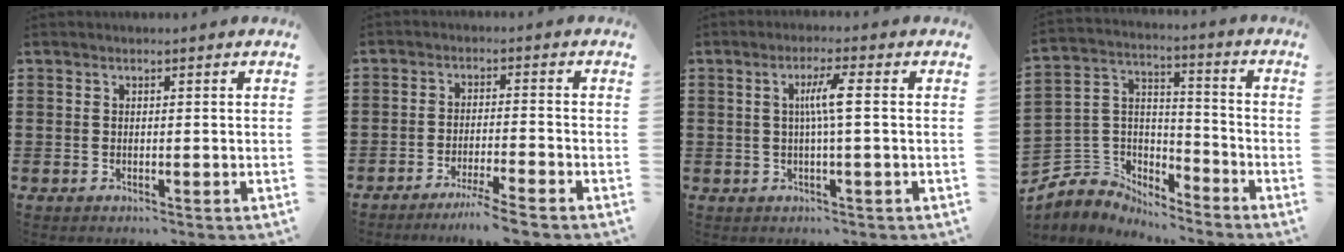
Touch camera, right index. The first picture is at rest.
{"total": 4.5, "force": [-4.0, -0.6, 2.1], "torque": [-0.041, -0.013, -0.077]}
{"total": 4.1, "force": [0.2, -0.1, 4.1], "torque": [-0.078, -0.002, -0.002]}
{"total": 5.0, "force": [-3.9, 3.1, -0.2], "torque": [-0.036, -0.010, -0.086]}